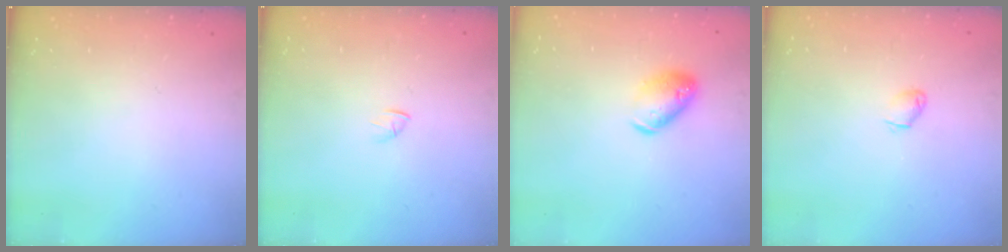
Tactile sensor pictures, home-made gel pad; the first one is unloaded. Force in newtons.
{"total": 1.2, "press": 1.1, "slide": 0.3}
{"total": 10.3, "press": 10.2, "slide": 1.5}
{"total": 2.0, "press": 2.0, "slide": 0.4}